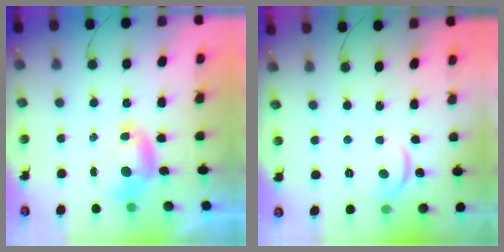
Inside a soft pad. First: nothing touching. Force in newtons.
{"total": 3.5, "press": 3.4, "slide": 0.4}